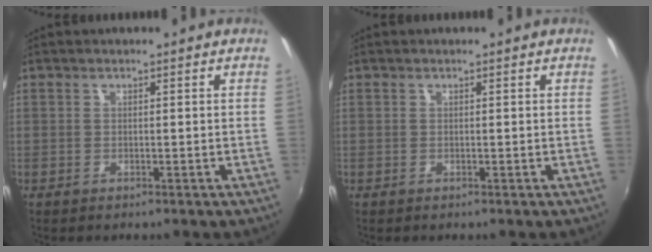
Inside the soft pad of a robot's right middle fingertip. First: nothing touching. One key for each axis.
{"total": 0.0}